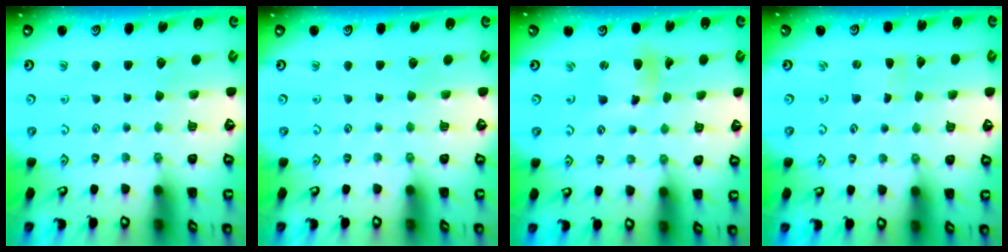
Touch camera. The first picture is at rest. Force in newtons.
{"total": 0.0}
{"total": 6.9, "press": 6.8, "slide": 1.2}
{"total": 0.0}